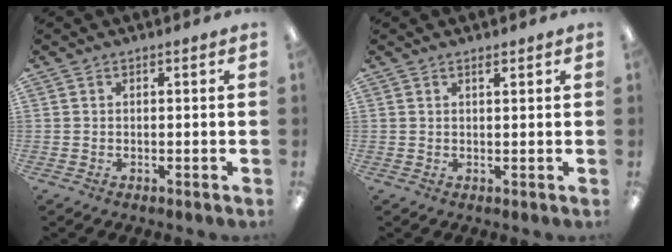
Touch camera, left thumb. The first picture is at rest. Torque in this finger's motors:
{"motor_torque": [-0.22, 0.13, -0.12, -0.02, 0.03]}